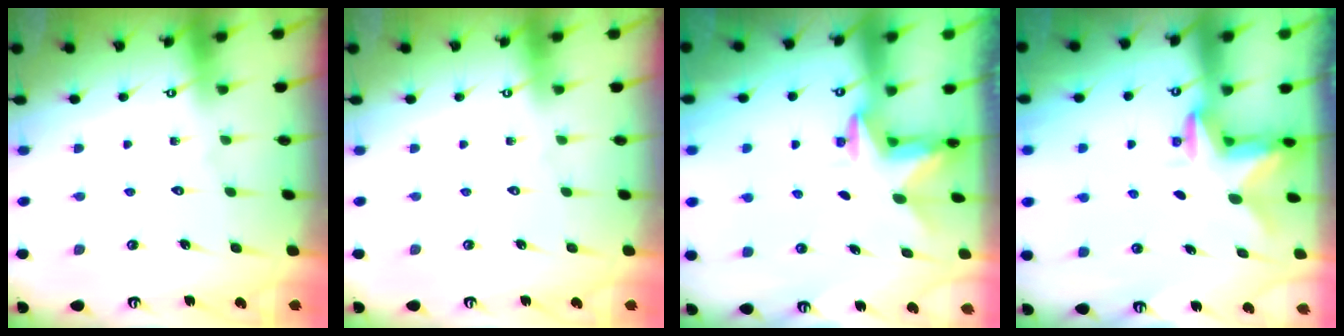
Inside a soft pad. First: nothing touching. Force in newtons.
{"total": 0.0}
{"total": 2.6, "press": 2.5, "slide": 0.4}
{"total": 2.8, "press": 2.7, "slide": 0.5}